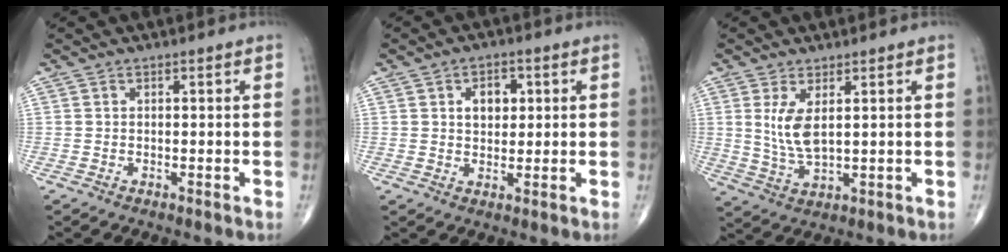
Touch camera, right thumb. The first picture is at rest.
{"total": 5.0, "force": [1.3, 3.5, 3.4], "torque": [-0.030, -0.002, 0.019]}
{"total": 6.1, "force": [1.7, 2.4, 5.4], "torque": [-0.109, -0.019, 0.044]}